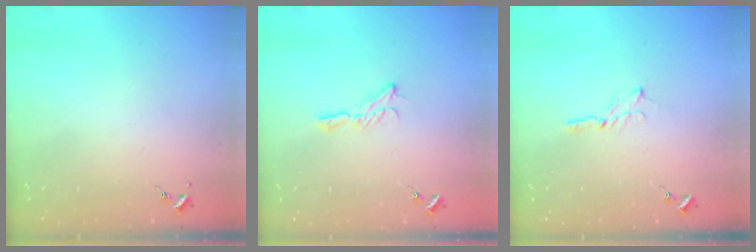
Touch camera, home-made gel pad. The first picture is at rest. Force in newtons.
{"total": 6.4, "press": 6.4, "slide": 0.4}
{"total": 3.5, "press": 3.5, "slide": 0.1}